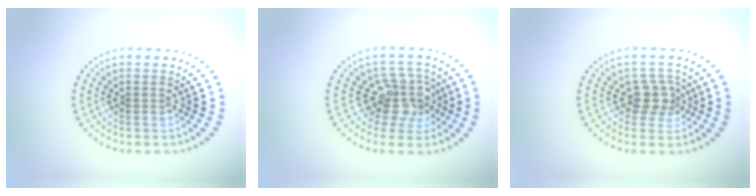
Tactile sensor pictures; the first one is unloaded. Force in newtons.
{"total": 3.7, "press": 2.9, "slide": 2.3}
{"total": 2.5, "press": 2.1, "slide": 1.3}